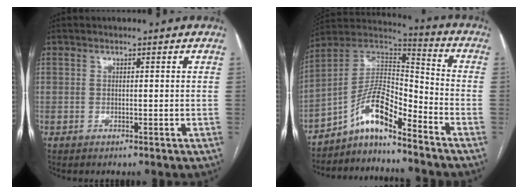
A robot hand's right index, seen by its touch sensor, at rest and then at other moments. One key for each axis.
{"total": 10.3, "fx": -7.2, "fy": 2.4, "fz": 7.0, "tx": -0.135, "ty": 0.035, "tz": -0.131}